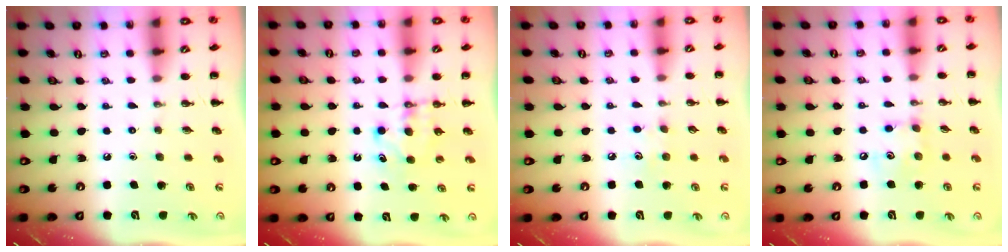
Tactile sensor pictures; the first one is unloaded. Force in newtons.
{"total": 5.2, "press": 5.1, "slide": 1.0}
{"total": 4.5, "press": 4.3, "slide": 1.3}
{"total": 6.4, "press": 6.4, "slide": 0.6}